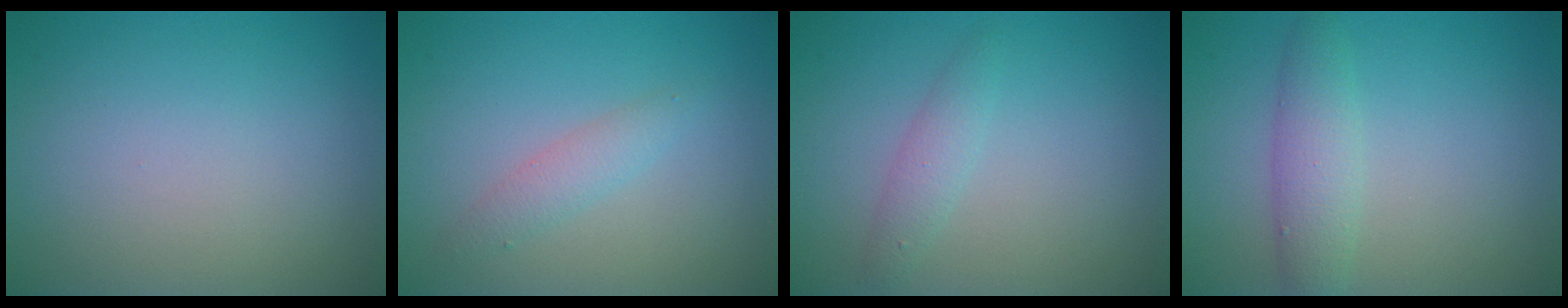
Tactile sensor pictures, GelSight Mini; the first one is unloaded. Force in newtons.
{"total": 1.7, "press": 1.7, "slide": 0.1}
{"total": 1.6, "press": 1.6, "slide": 0.1}
{"total": 2.9, "press": 2.9, "slide": 0.0}